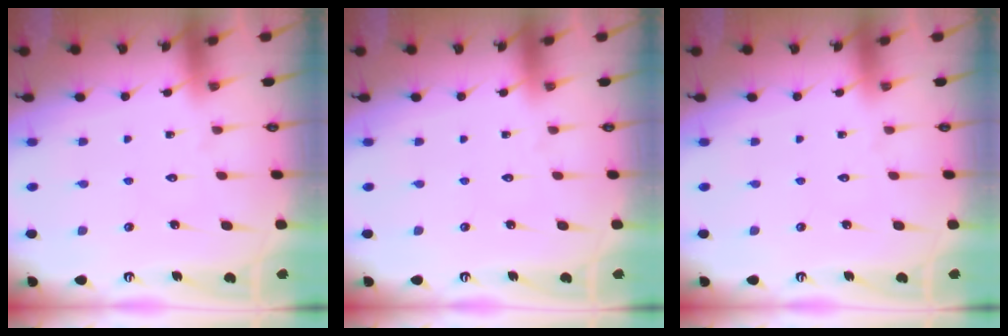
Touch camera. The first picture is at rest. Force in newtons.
{"total": 0.0}
{"total": 0.0}